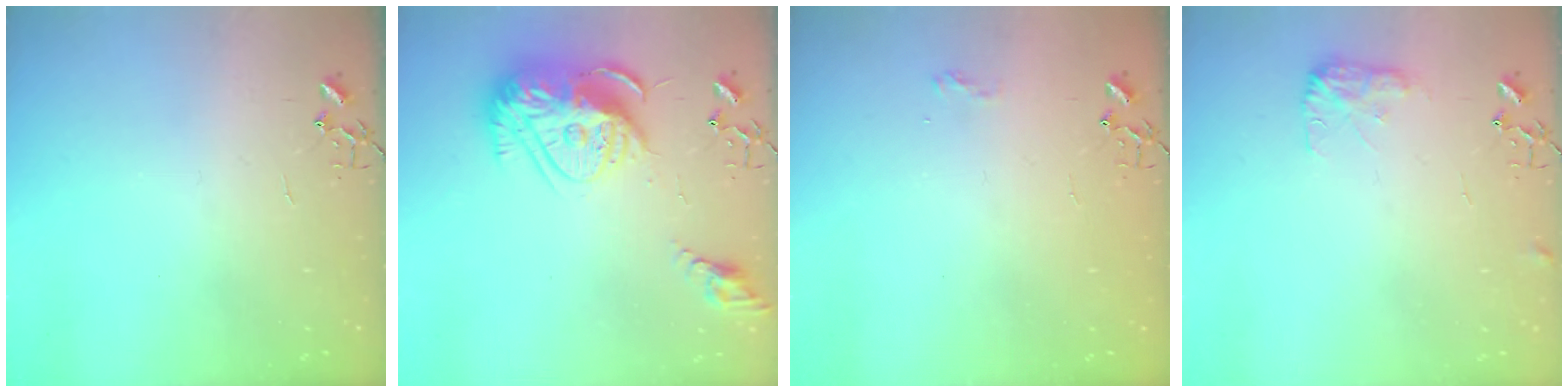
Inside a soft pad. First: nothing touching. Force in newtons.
{"total": 17.6, "press": 17.5, "slide": 1.6}
{"total": 5.9, "press": 5.9, "slide": 0.8}
{"total": 8.3, "press": 8.3, "slide": 0.2}